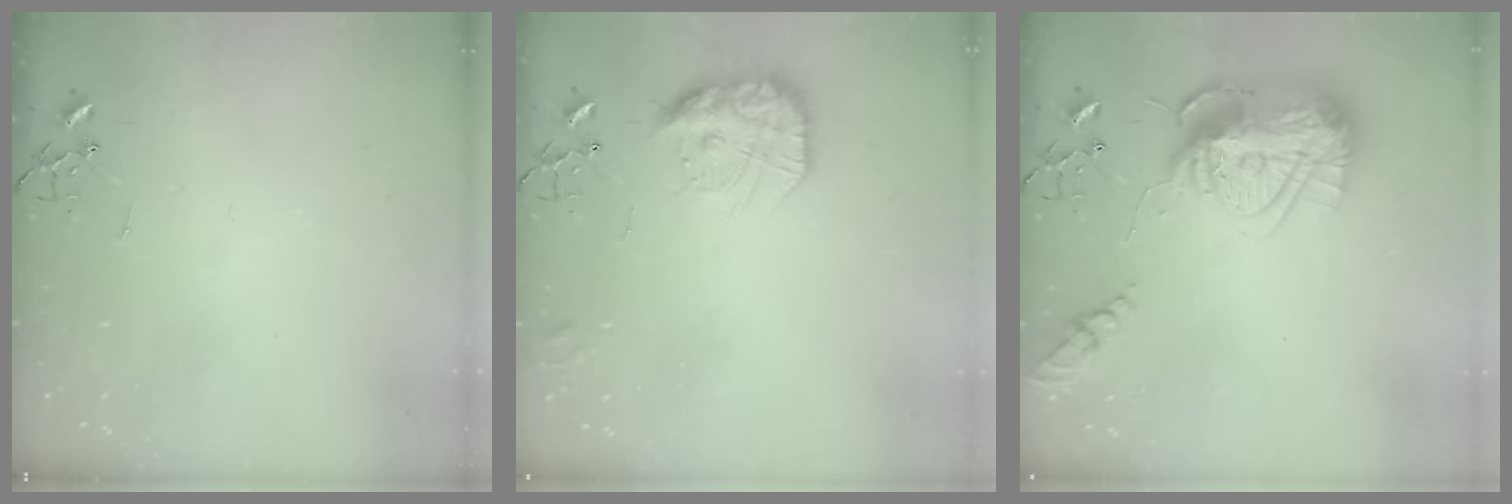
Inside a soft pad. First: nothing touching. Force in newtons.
{"total": 16.5, "press": 16.4, "slide": 1.3}
{"total": 18.9, "press": 18.9, "slide": 1.6}